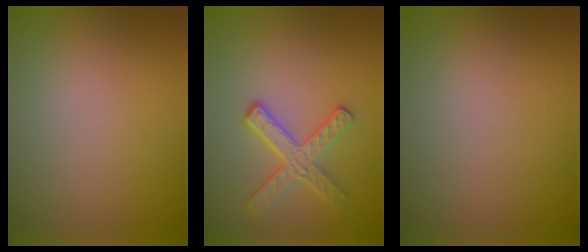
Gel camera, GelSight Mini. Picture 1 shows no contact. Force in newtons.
{"total": 2.9, "press": 2.9, "slide": 0.4}
{"total": 0.0}